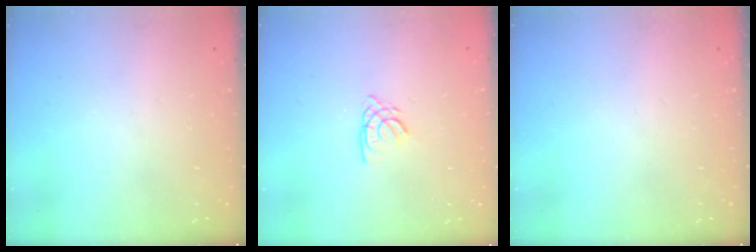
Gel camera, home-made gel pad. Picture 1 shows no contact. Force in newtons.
{"total": 2.2, "press": 2.2, "slide": 0.0}
{"total": 0.0}